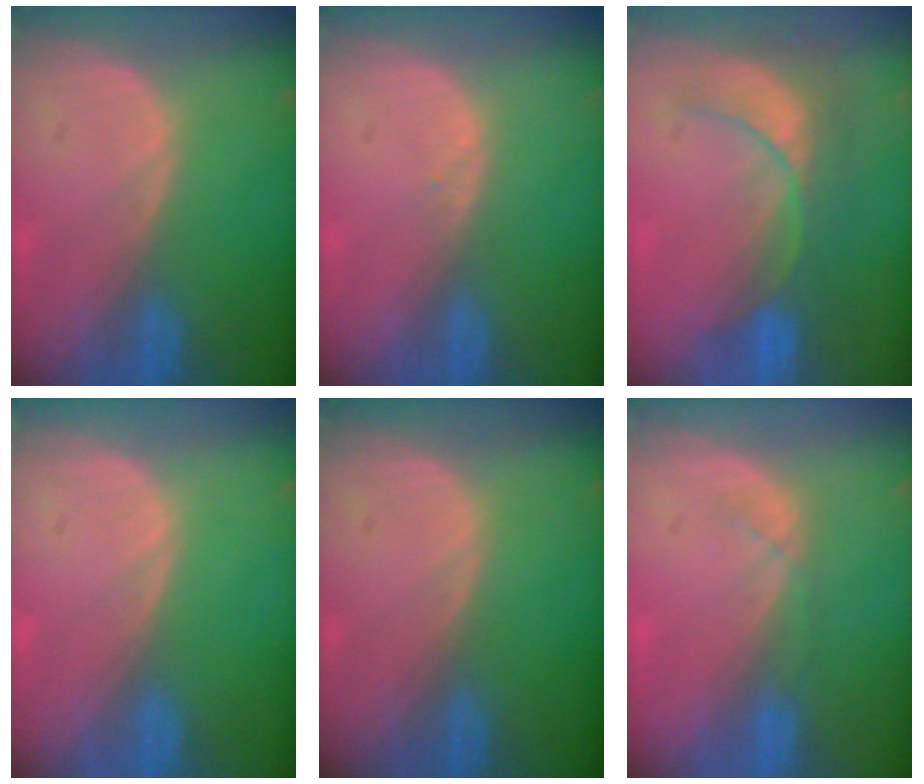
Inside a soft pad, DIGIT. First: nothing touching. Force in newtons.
{"total": 0.7, "press": 0.5, "slide": 0.5}
{"total": 9.1, "press": 7.8, "slide": 4.7}
{"total": 0.0}
{"total": 0.0}
{"total": 2.1, "press": 1.9, "slide": 0.9}